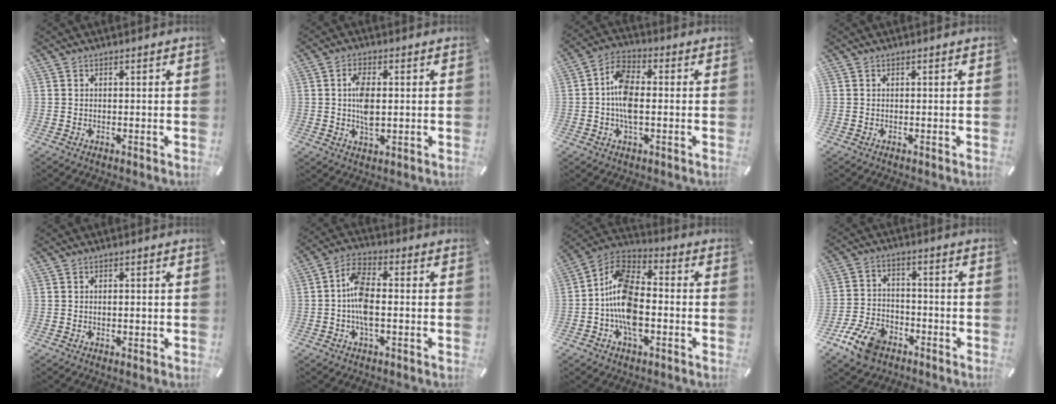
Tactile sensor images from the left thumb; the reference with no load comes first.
{"total": 6.2, "force": [0.5, 3.1, 5.4], "torque": [-0.105, -0.002, 0.001]}
{"total": 8.5, "force": [-1.0, 4.5, 7.2], "torque": [-0.156, 0.002, -0.021]}
{"total": 0.0}
{"total": 1.0, "force": [0.0, 0.6, 0.9], "torque": [-0.017, 0.002, -0.002]}
{"total": 8.3, "force": [-1.3, 3.8, 7.2], "torque": [-0.156, 0.001, -0.025]}
{"total": 13.3, "force": [-4.2, 7.8, 9.9], "torque": [-0.219, 0.014, -0.080]}
{"total": 10.6, "force": [-6.2, 6.8, 5.2], "torque": [-0.105, 0.040, -0.111]}